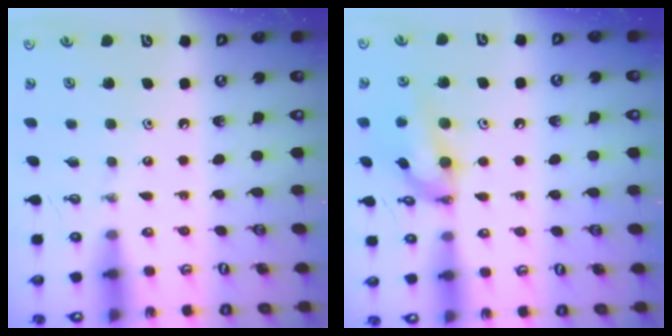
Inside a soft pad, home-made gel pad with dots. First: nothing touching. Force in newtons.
{"total": 13.9, "press": 13.5, "slide": 3.3}